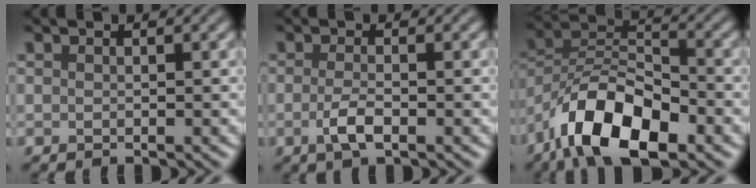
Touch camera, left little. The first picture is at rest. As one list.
[{"total": 2.3, "force": [-0.8, 0.7, 2.1], "torque": [-0.043, 0.000, -0.021]}, {"total": 10.8, "force": [-6.4, 4.6, 7.4], "torque": [-0.121, 0.009, -0.127]}]